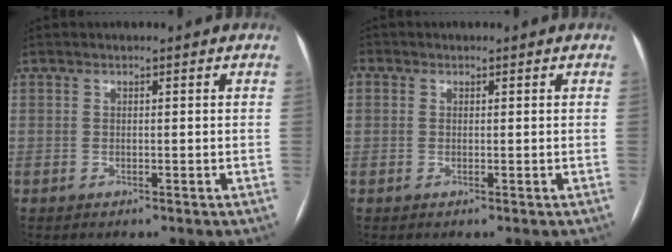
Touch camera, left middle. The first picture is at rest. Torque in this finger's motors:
{"motor_torque": [1.40, -0.74, 1.05, 0.21]}